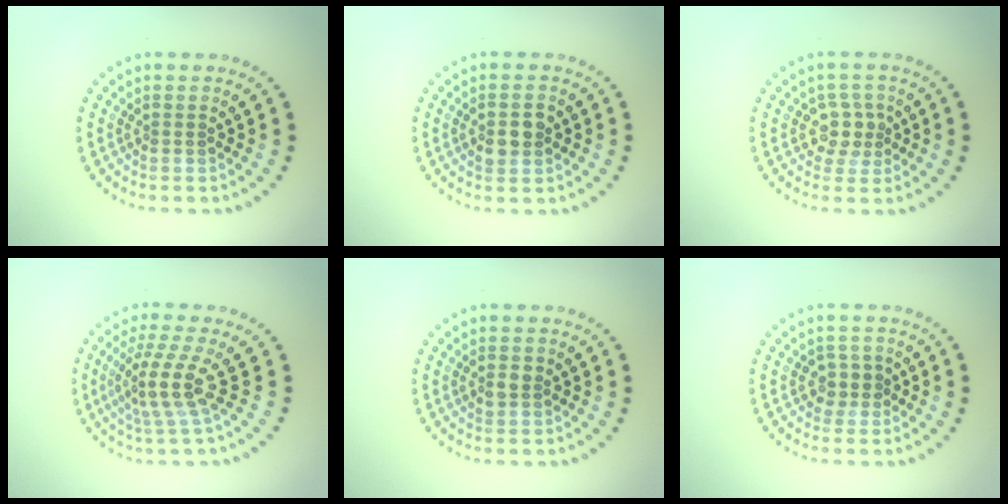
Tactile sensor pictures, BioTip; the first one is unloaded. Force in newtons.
{"total": 2.2, "press": 2.2, "slide": 0.1}
{"total": 2.4, "press": 2.1, "slide": 1.2}
{"total": 4.1, "press": 3.0, "slide": 2.8}
{"total": 1.2, "press": 1.2, "slide": 0.2}
{"total": 1.7, "press": 1.4, "slide": 1.0}